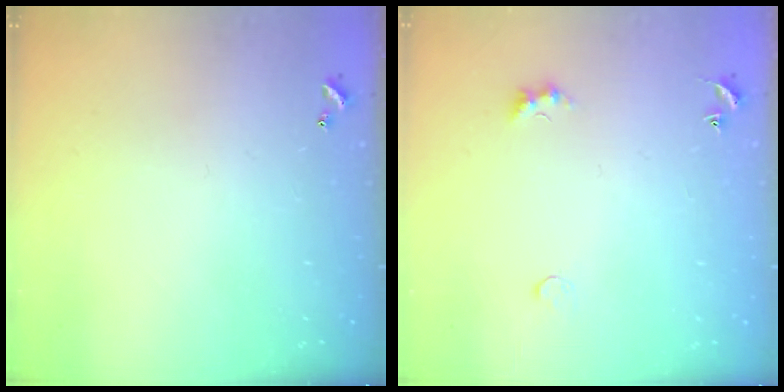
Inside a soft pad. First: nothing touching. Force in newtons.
{"total": 1.9, "press": 1.9, "slide": 0.5}